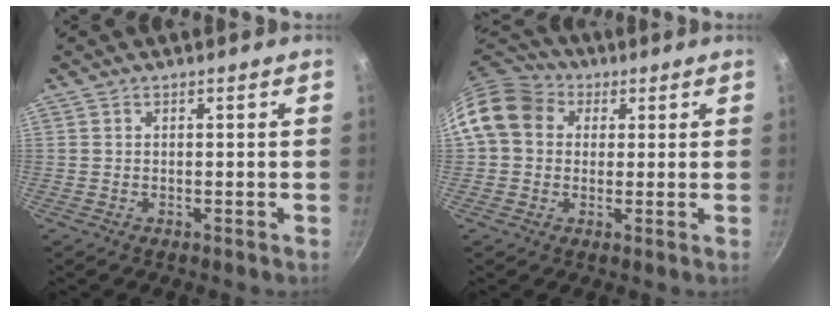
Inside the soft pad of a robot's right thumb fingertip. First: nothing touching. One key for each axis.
{"total": 12.3, "fx": 3.0, "fy": 10.2, "fz": 6.3, "tx": -0.094, "ty": 0.026, "tz": 0.036}